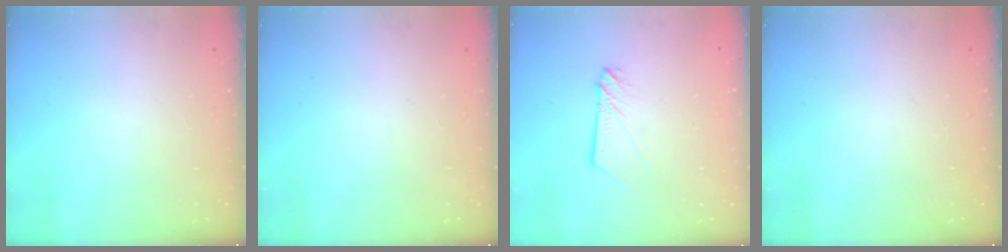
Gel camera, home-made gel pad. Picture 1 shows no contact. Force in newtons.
{"total": 0.0}
{"total": 2.9, "press": 2.9, "slide": 0.4}
{"total": 0.0}